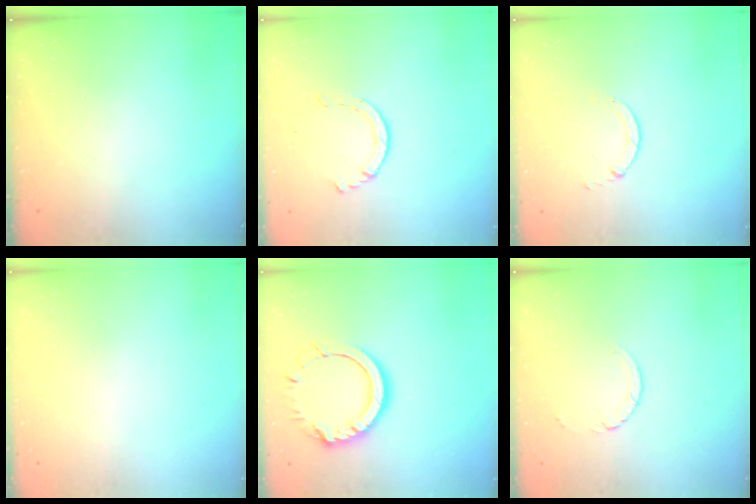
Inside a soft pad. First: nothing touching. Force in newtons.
{"total": 2.3, "press": 2.3, "slide": 0.2}
{"total": 0.7, "press": 0.7, "slide": 0.1}
{"total": 2.6, "press": 2.6, "slide": 0.2}
{"total": 13.0, "press": 12.9, "slide": 1.2}
{"total": 3.8, "press": 3.8, "slide": 0.3}